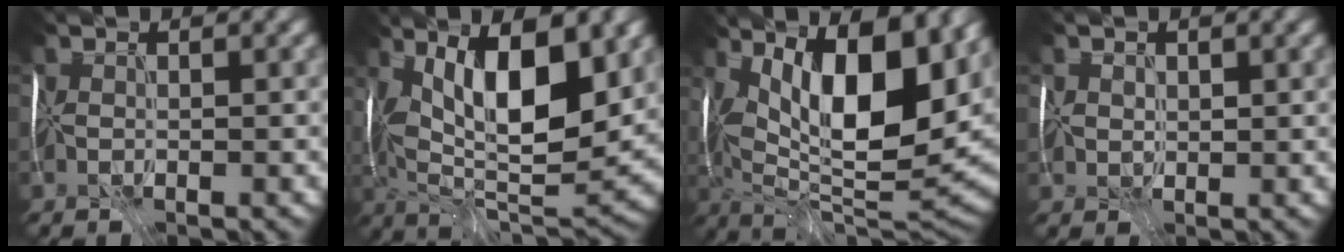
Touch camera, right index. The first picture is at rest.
{"total": 12.7, "force": [4.1, 3.9, 11.4], "torque": [-0.190, 0.005, 0.068]}
{"total": 15.5, "force": [4.9, 5.9, 13.4], "torque": [-0.213, 0.014, 0.080]}
{"total": 2.2, "force": [0.9, 1.8, 0.8], "torque": [-0.017, 0.012, 0.005]}